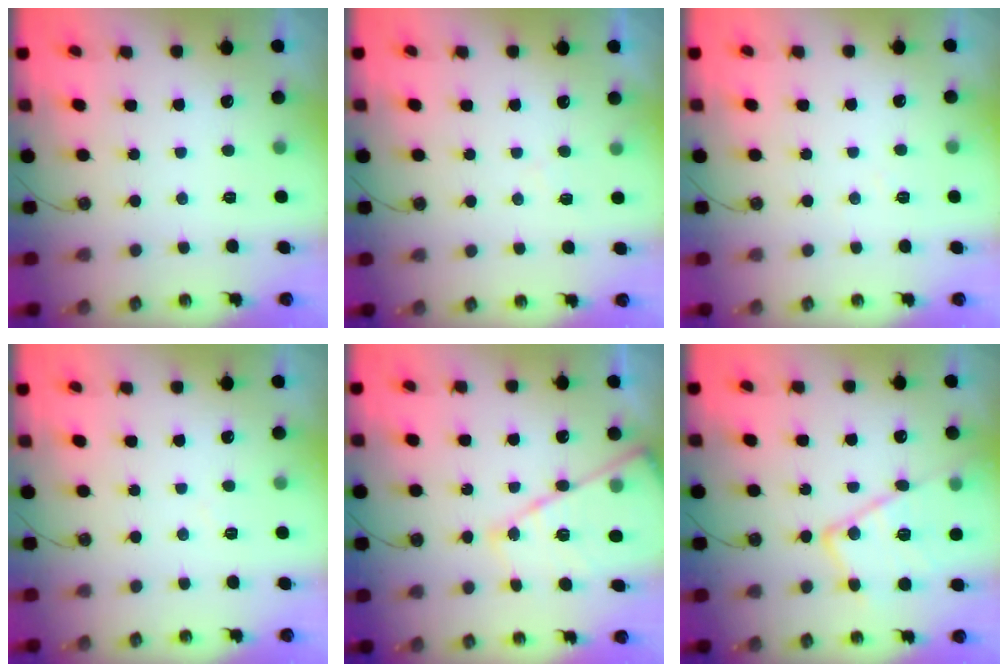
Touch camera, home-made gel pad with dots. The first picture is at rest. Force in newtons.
{"total": 4.5, "press": 4.5, "slide": 0.5}
{"total": 3.1, "press": 3.1, "slide": 0.6}
{"total": 3.8, "press": 3.8, "slide": 0.5}
{"total": 17.0, "press": 17.0, "slide": 1.5}
{"total": 16.8, "press": 16.8, "slide": 0.5}